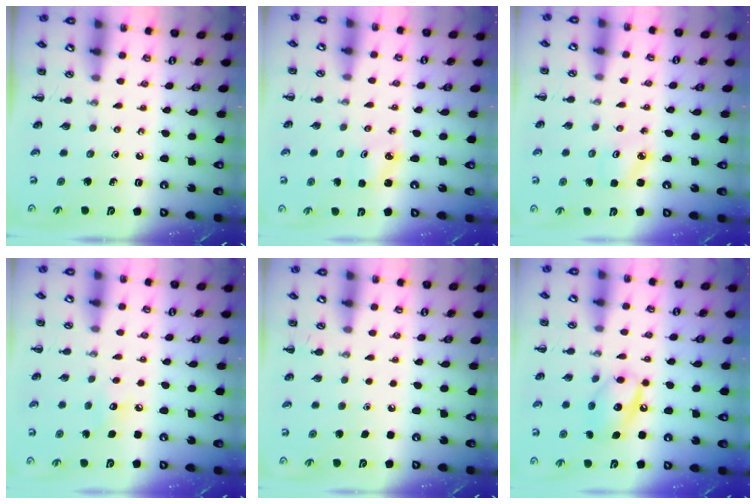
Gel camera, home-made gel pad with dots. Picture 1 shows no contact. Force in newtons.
{"total": 1.9, "press": 1.8, "slide": 0.5}
{"total": 2.5, "press": 2.4, "slide": 0.5}
{"total": 5.1, "press": 5.0, "slide": 1.3}
{"total": 1.8, "press": 1.8, "slide": 0.1}
{"total": 11.9, "press": 11.8, "slide": 1.7}